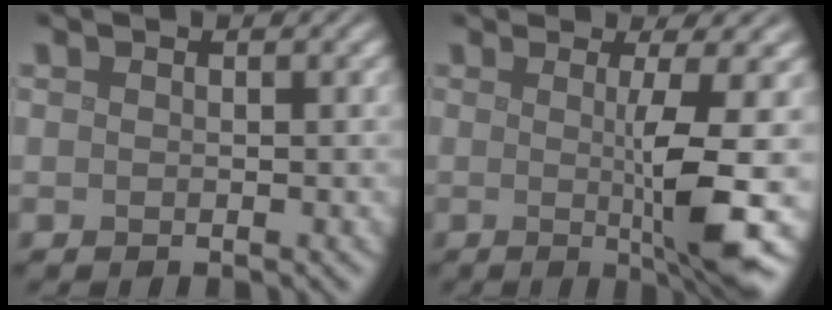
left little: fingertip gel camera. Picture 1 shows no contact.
{"total": 6.3, "force": [-0.4, 0.4, 6.3], "torque": [-0.107, -0.007, -0.001]}